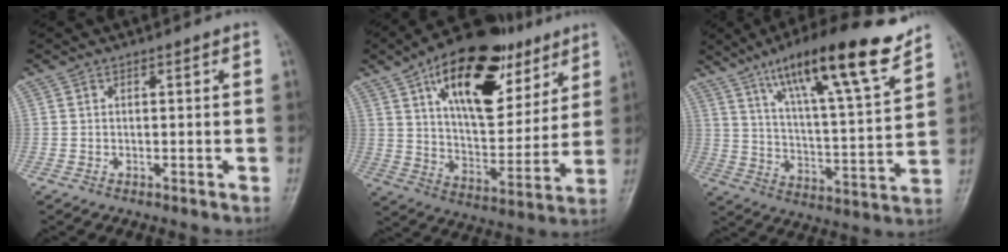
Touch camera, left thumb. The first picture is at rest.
{"total": 24.8, "force": [12.0, 12.5, 17.7], "torque": [-0.235, -0.027, 0.194]}
{"total": 20.6, "force": [13.9, 3.4, 14.9], "torque": [-0.218, -0.057, 0.229]}